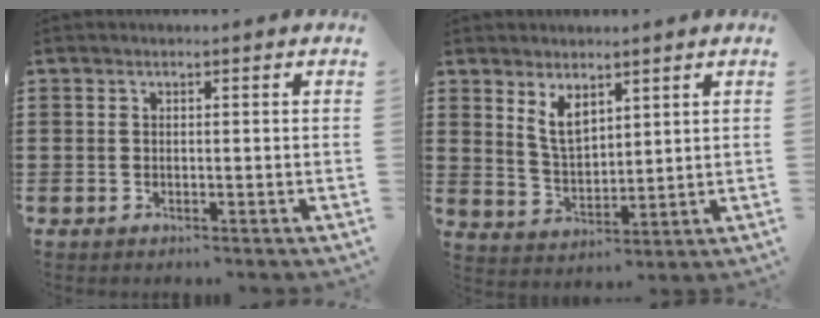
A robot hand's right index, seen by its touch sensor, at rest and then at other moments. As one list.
[{"total": 5.3, "force": [3.3, 2.5, 3.2], "torque": [-0.066, -0.003, 0.058]}]